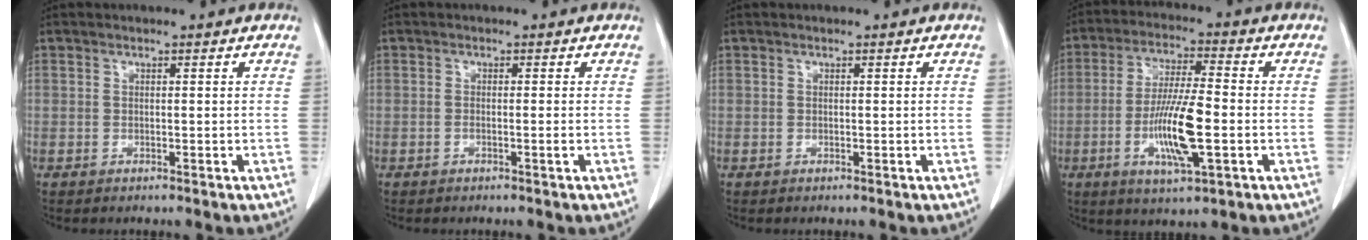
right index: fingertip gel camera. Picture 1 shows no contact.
{"total": 0.8, "force": [-0.3, -0.1, 0.8], "torque": [-0.014, -0.001, -0.004]}
{"total": 0.0}
{"total": 11.2, "force": [-2.7, 1.7, 10.8], "torque": [-0.207, -0.010, -0.049]}